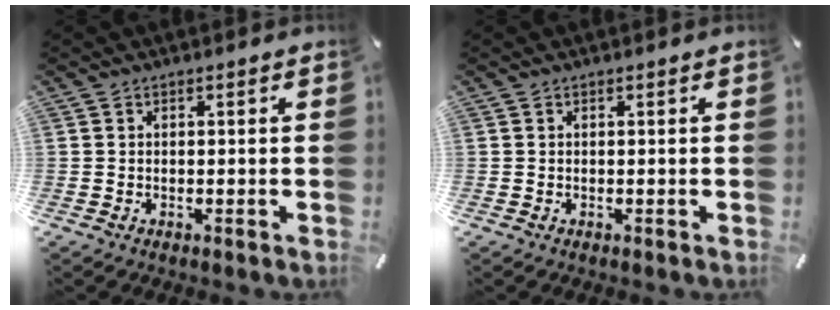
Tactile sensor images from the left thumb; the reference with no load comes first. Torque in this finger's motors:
{"motor_torque": [0.00, 0.00, 0.00, 0.00, 0.00]}